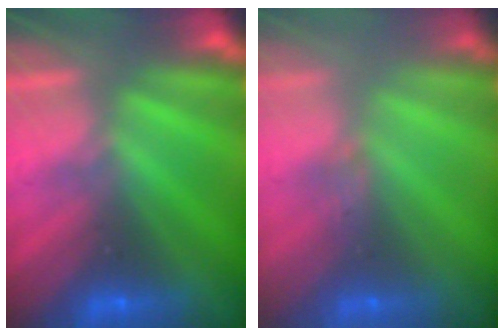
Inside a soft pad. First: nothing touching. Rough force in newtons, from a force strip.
{"total": 2.5}